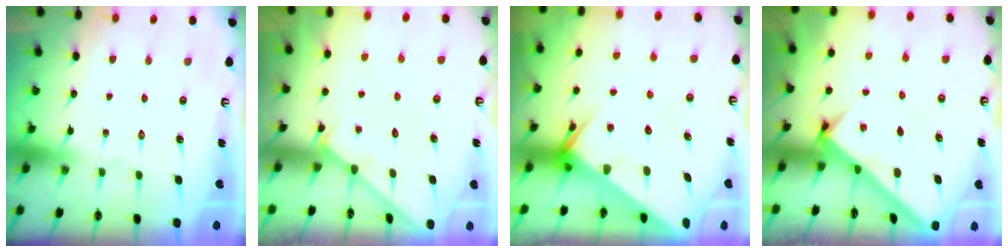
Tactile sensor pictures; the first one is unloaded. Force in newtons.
{"total": 2.0, "press": 2.0, "slide": 0.2}
{"total": 5.7, "press": 5.7, "slide": 0.5}
{"total": 2.7, "press": 2.7, "slide": 0.3}